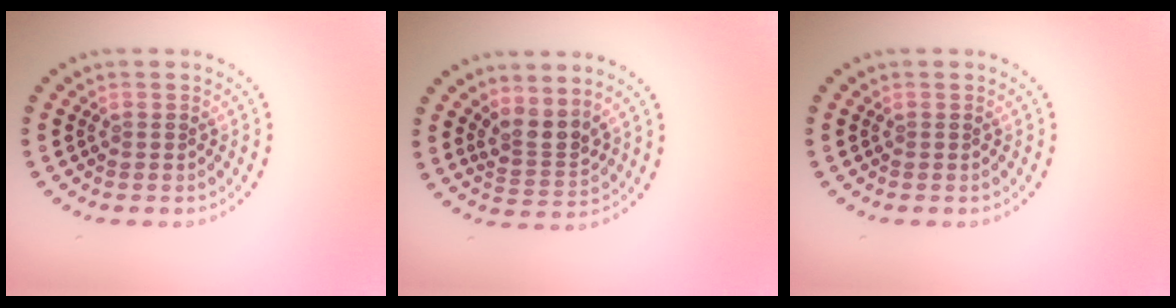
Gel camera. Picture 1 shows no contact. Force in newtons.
{"total": 2.6, "press": 1.8, "slide": 1.8}
{"total": 0.0}